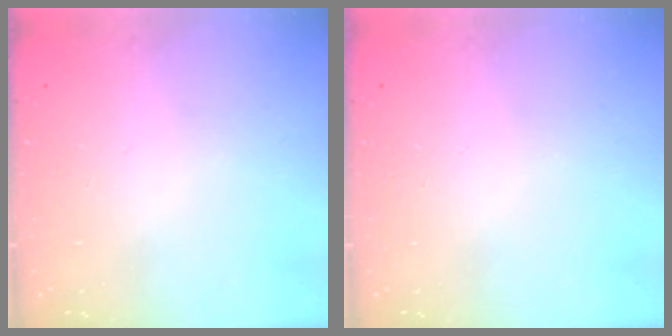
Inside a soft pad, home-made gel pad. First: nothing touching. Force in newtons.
{"total": 0.0}